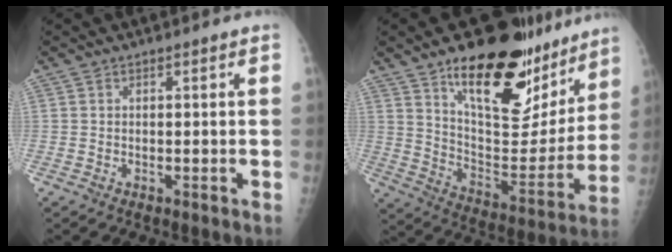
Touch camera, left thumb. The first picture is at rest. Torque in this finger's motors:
{"motor_torque": [0.67, 0.49, 1.45, -1.32, 0.20]}